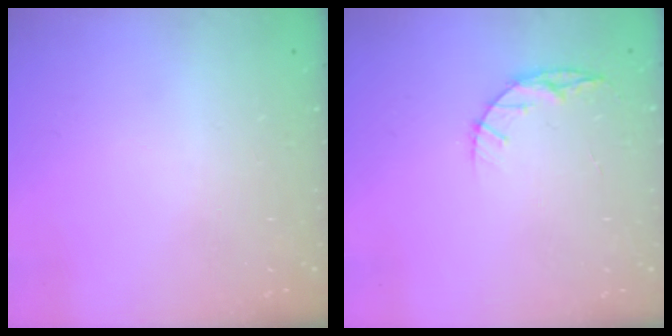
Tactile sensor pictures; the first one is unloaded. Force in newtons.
{"total": 5.8, "press": 5.8, "slide": 0.6}